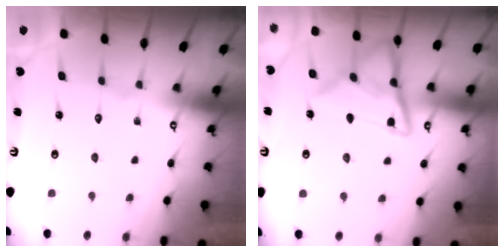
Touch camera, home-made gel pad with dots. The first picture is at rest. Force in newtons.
{"total": 14.4, "press": 14.3, "slide": 1.3}